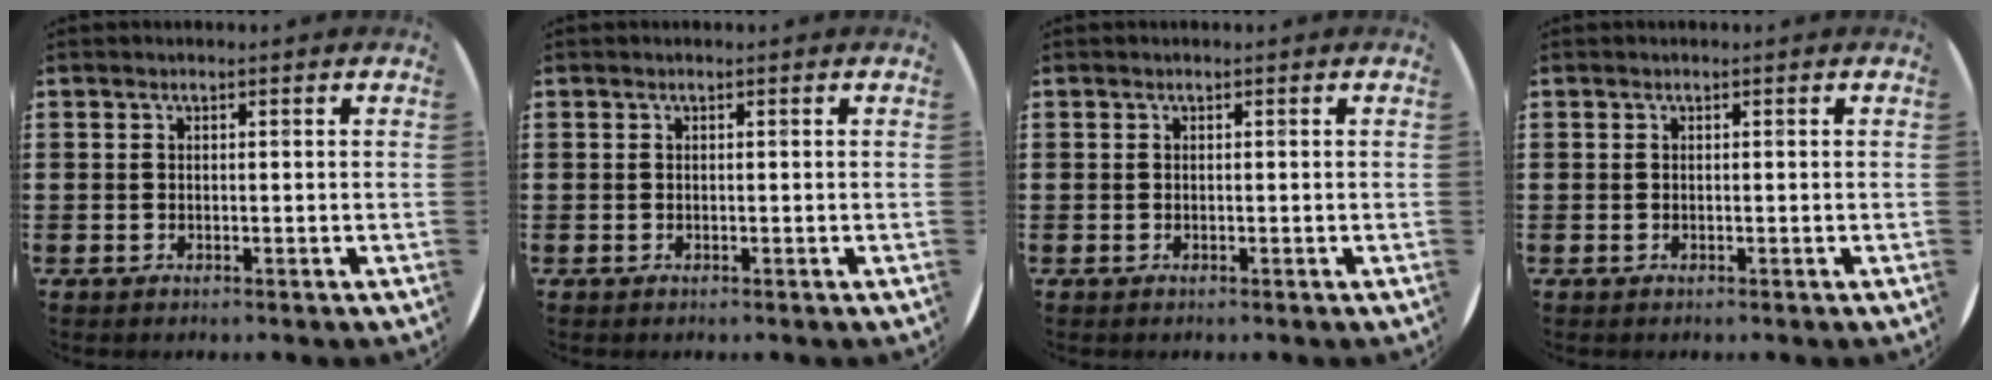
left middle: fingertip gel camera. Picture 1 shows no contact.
{"total": 0.0}
{"total": 0.0}
{"total": 0.0}